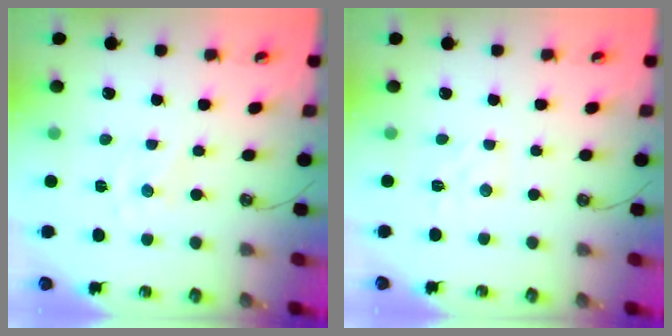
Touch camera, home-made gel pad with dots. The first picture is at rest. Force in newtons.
{"total": 3.0, "press": 3.0, "slide": 0.5}